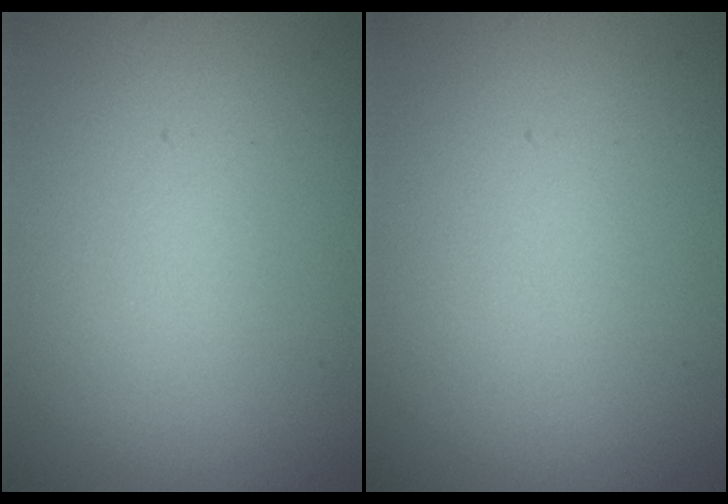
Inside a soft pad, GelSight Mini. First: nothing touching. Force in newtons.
{"total": 0.0}